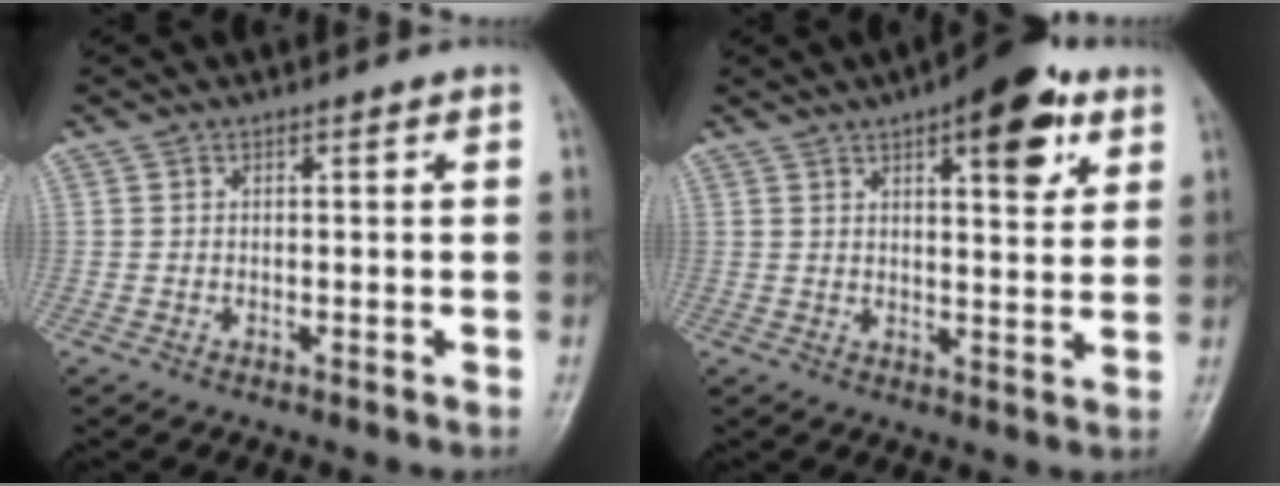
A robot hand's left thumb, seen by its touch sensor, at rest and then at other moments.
{"total": 12.1, "force": [5.9, 4.7, 9.4], "torque": [-0.095, -0.018, 0.075]}